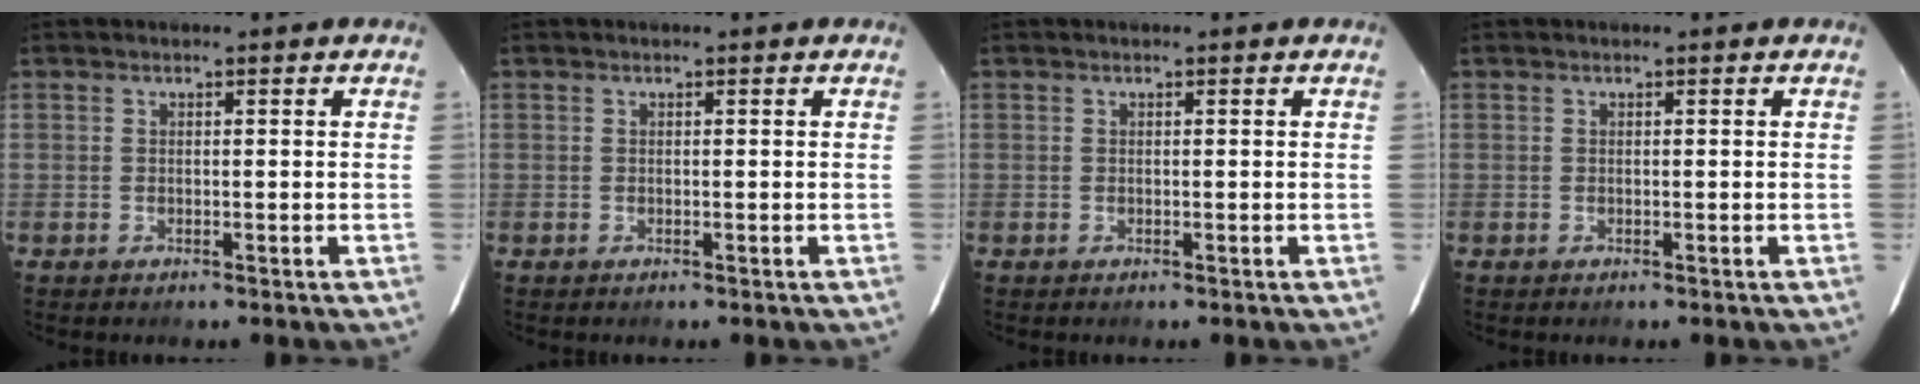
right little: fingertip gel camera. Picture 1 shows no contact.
{"total": 0.0}
{"total": 0.0}
{"total": 0.0}